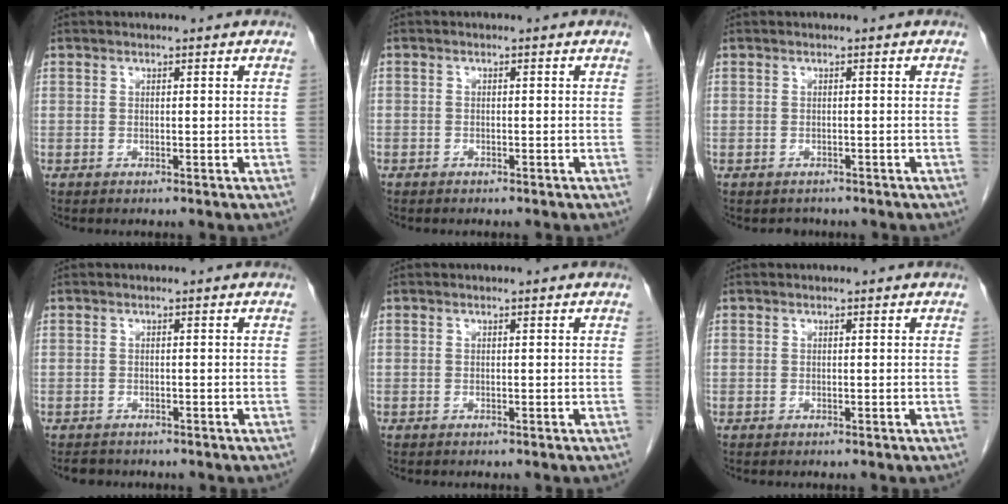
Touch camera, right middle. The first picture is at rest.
{"total": 0.8, "force": [-0.6, 0.5, 0.0], "torque": [-0.006, 0.002, -0.010]}
{"total": 1.5, "force": [-1.2, 0.8, 0.0], "torque": [-0.005, 0.000, -0.018]}
{"total": 1.9, "force": [-1.7, 1.0, 0.2], "torque": [-0.010, -0.001, -0.024]}
{"total": 0.0}
{"total": 0.0}